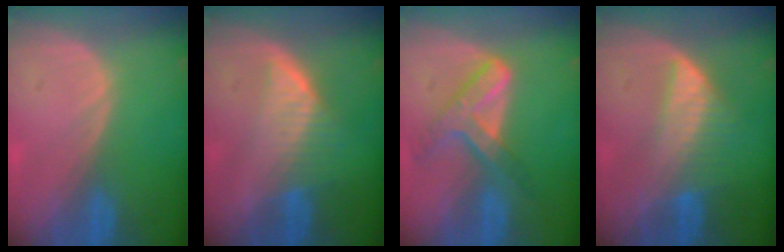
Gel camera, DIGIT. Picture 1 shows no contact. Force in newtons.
{"total": 6.6, "press": 5.8, "slide": 3.1}
{"total": 7.4, "press": 6.3, "slide": 3.9}
{"total": 6.7, "press": 5.9, "slide": 3.2}